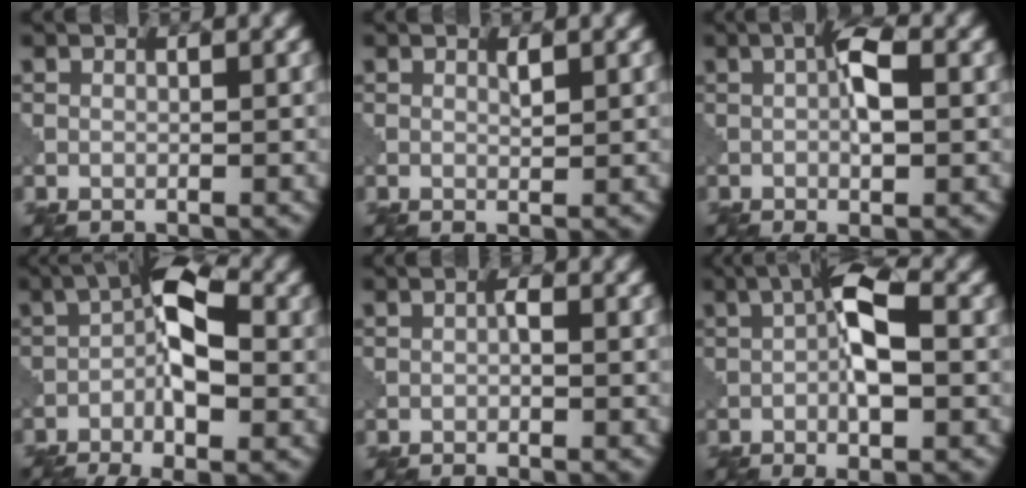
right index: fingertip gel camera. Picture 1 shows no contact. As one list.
[{"total": 0.9, "force": [0.4, 0.1, 0.8], "torque": [-0.013, -0.002, 0.004]}, {"total": 3.9, "force": [-0.1, 1.0, 3.8], "torque": [-0.066, 0.004, -0.005]}, {"total": 10.1, "force": [-2.8, 4.2, 8.8], "torque": [-0.138, 0.010, -0.059]}, {"total": 1.3, "force": [-0.5, 0.2, 1.2], "torque": [-0.019, 0.000, -0.010]}, {"total": 6.7, "force": [-0.7, 1.9, 6.4], "torque": [-0.105, 0.010, -0.020]}]